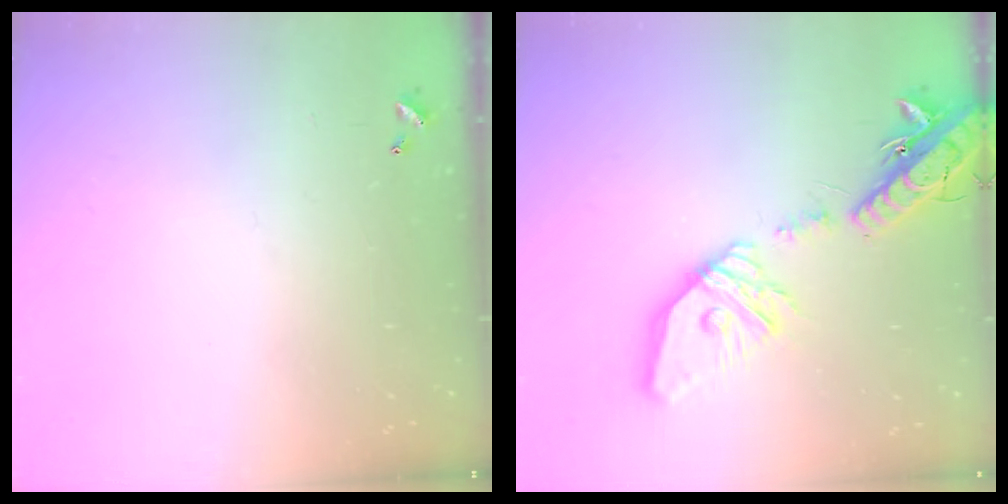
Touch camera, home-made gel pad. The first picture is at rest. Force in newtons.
{"total": 23.6, "press": 23.3, "slide": 3.8}